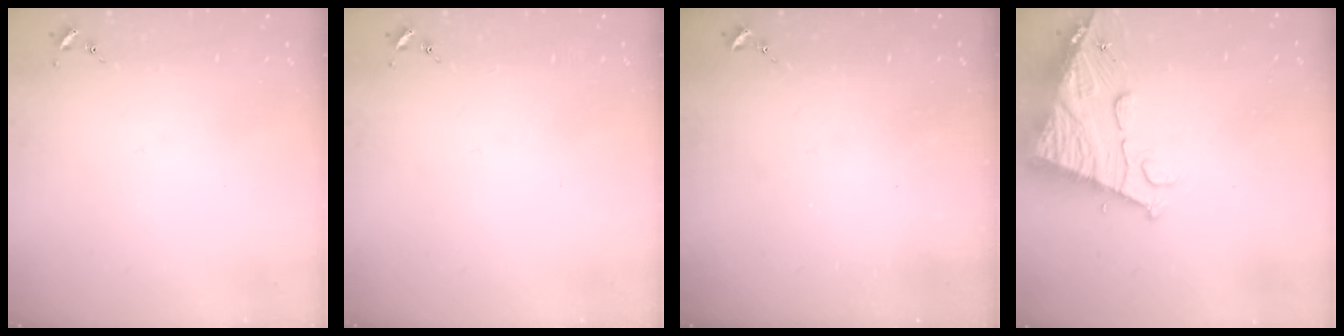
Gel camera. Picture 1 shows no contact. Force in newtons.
{"total": 0.0}
{"total": 0.0}
{"total": 14.9, "press": 14.8, "slide": 1.5}